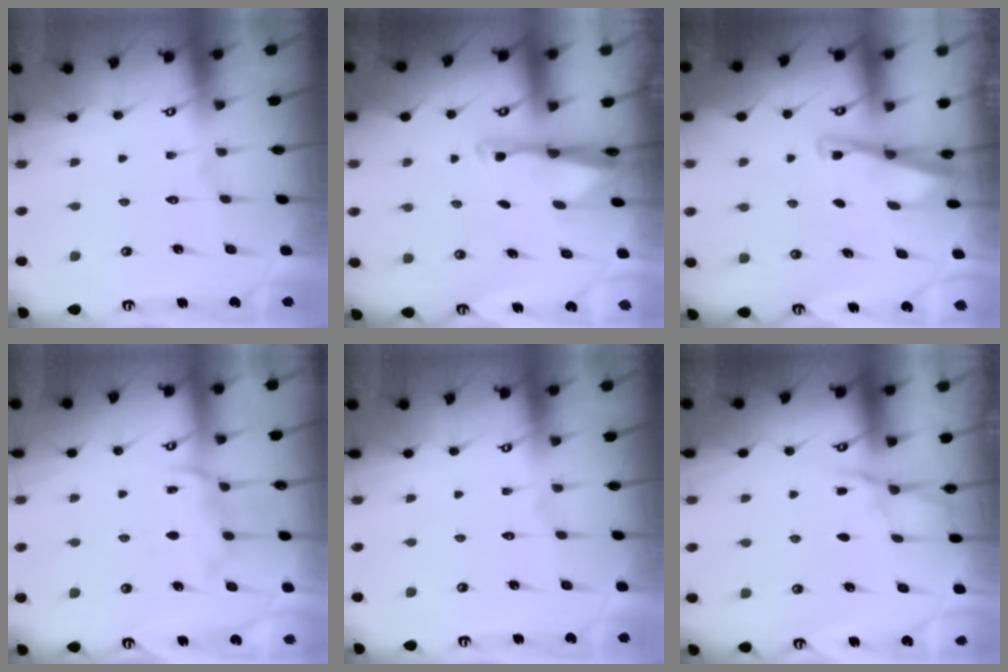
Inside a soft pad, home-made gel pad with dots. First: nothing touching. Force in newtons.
{"total": 2.7, "press": 2.7, "slide": 0.4}
{"total": 3.0, "press": 3.0, "slide": 0.3}
{"total": 8.8, "press": 8.7, "slide": 1.0}
{"total": 0.0}
{"total": 3.6, "press": 3.6, "slide": 0.5}